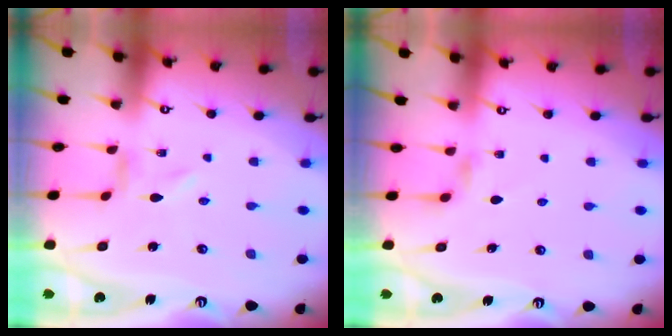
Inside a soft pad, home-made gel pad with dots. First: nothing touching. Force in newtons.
{"total": 2.3, "press": 2.3, "slide": 0.4}